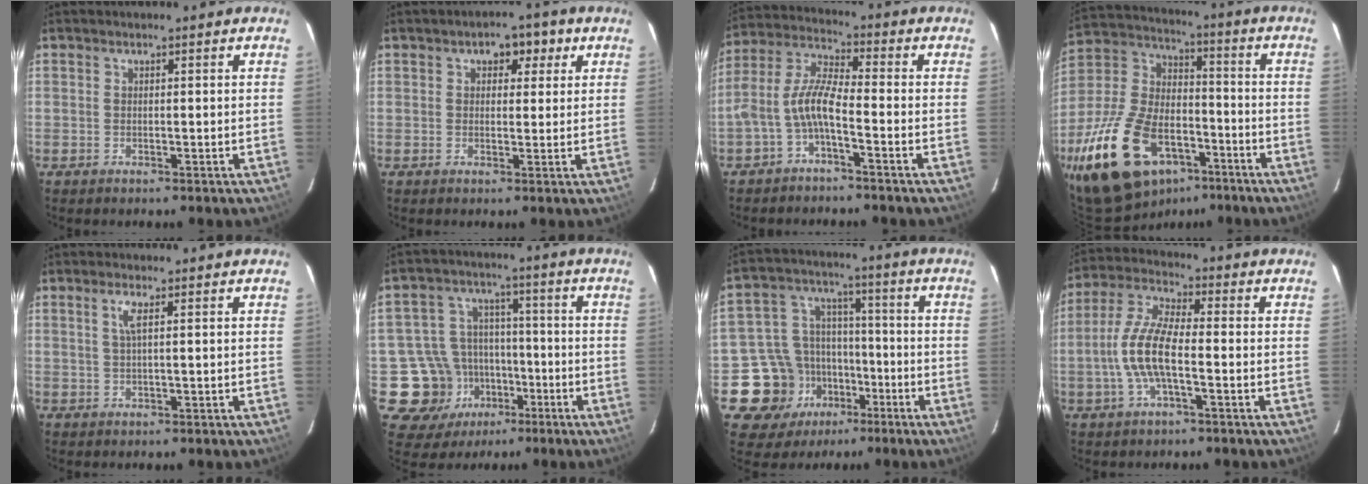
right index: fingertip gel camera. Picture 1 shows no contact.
{"total": 4.6, "force": [1.9, 3.3, 2.7], "torque": [-0.037, 0.017, 0.023]}
{"total": 7.2, "force": [-3.2, 1.8, 6.2], "torque": [-0.150, 0.017, -0.063]}
{"total": 24.9, "force": [-13.5, 13.6, 15.9], "torque": [-0.335, -0.002, -0.221]}
{"total": 2.0, "force": [0.6, -0.2, 1.9], "torque": [-0.039, 0.000, 0.011]}
{"total": 12.5, "force": [-5.2, 10.9, 3.4], "torque": [-0.090, 0.034, -0.064]}
{"total": 13.5, "force": [-6.1, 11.1, 4.5], "torque": [-0.111, 0.040, -0.082]}
{"total": 9.8, "force": [-2.4, 2.9, 9.1], "torque": [-0.197, 0.004, -0.049]}